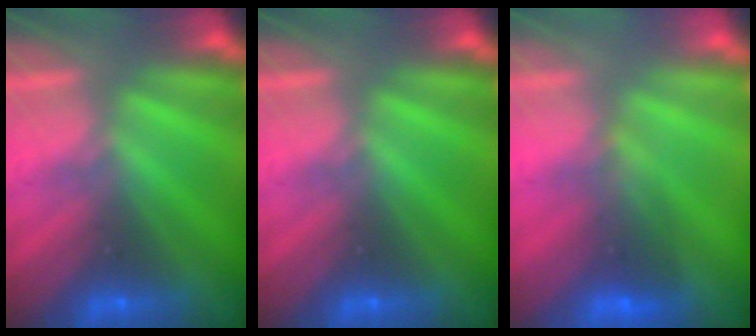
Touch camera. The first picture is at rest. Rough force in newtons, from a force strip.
{"total": 0.0}
{"total": 1.6}